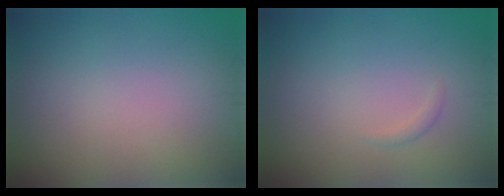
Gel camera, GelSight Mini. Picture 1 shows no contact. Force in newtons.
{"total": 0.6, "press": 0.5, "slide": 0.1}